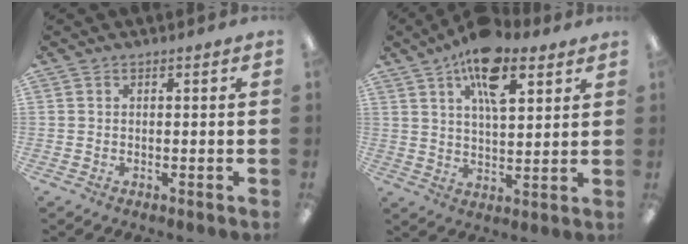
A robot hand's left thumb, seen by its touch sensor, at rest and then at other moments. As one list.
[{"total": 13.7, "force": [7.8, 6.3, 9.4], "torque": [-0.146, -0.026, 0.133]}]